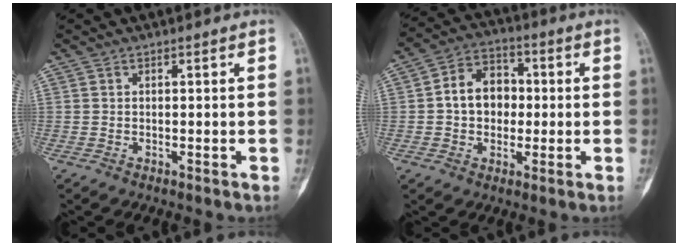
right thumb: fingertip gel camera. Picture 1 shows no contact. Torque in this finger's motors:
{"motor_torque": [-0.50, 0.93, 0.58, -0.37, 0.10]}